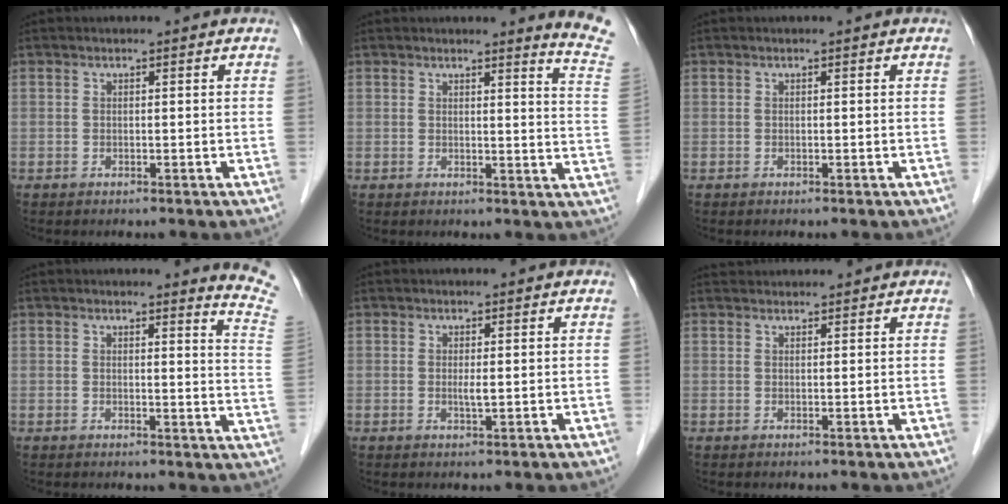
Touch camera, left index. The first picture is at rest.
{"total": 7.4, "force": [7.1, -1.1, 1.6], "torque": [-0.015, -0.083, 0.052]}
{"total": 0.0}
{"total": 7.7, "force": [7.6, -1.0, 0.9], "torque": [-0.006, -0.094, 0.054]}
{"total": 1.2, "force": [0.2, 0.1, 1.1], "torque": [-0.027, -0.002, 0.004]}
{"total": 3.9, "force": [3.9, 0.5, 0.5], "torque": [-0.009, 0.035, 0.058]}